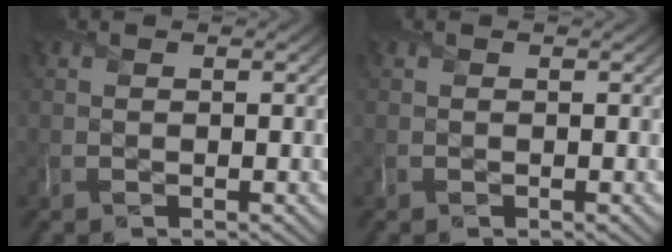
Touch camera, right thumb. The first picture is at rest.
{"total": 0.0}